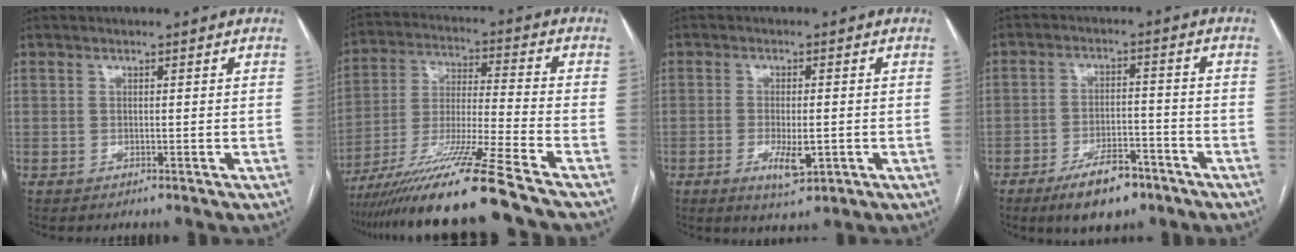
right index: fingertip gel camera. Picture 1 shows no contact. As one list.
[{"total": 16.8, "force": [-13.0, -2.4, 10.3], "torque": [-0.204, -0.027, -0.234]}, {"total": 5.0, "force": [-1.6, 1.5, 4.5], "torque": [-0.081, -0.006, -0.018]}, {"total": 8.7, "force": [-5.9, 3.4, 5.5], "torque": [-0.094, 0.000, -0.096]}]